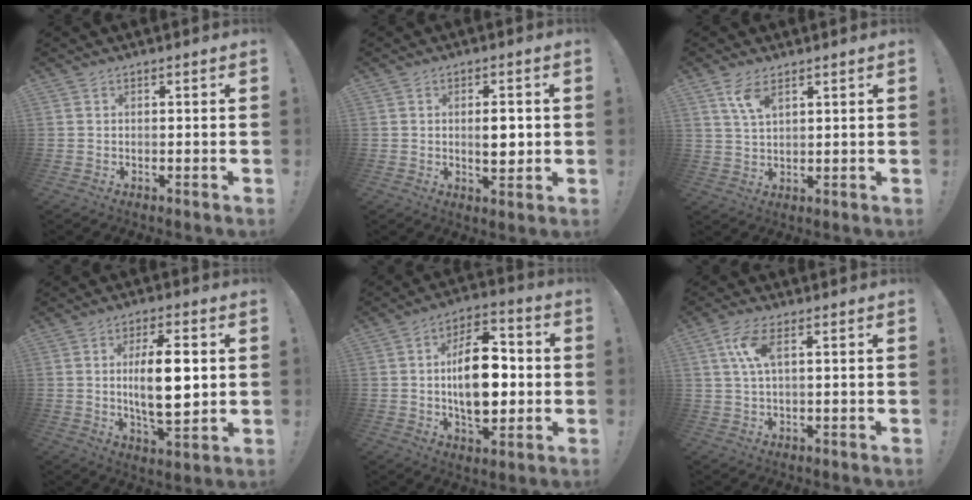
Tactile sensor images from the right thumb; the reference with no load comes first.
{"total": 5.4, "force": [0.1, 2.5, 4.8], "torque": [-0.057, -0.002, -0.003]}
{"total": 6.0, "force": [3.5, 2.4, 4.2], "torque": [-0.071, -0.016, 0.063]}
{"total": 14.3, "force": [1.6, 5.2, 13.2], "torque": [-0.223, -0.012, 0.016]}
{"total": 17.8, "force": [-0.5, 10.4, 14.4], "torque": [-0.233, 0.007, -0.011]}
{"total": 6.7, "force": [2.1, 2.1, 6.1], "torque": [-0.114, -0.004, 0.035]}